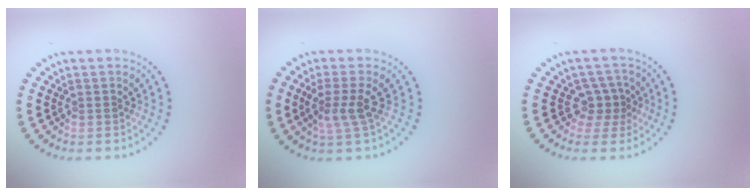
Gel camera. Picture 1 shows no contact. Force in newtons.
{"total": 2.7, "press": 2.1, "slide": 1.7}
{"total": 2.3, "press": 1.8, "slide": 1.5}